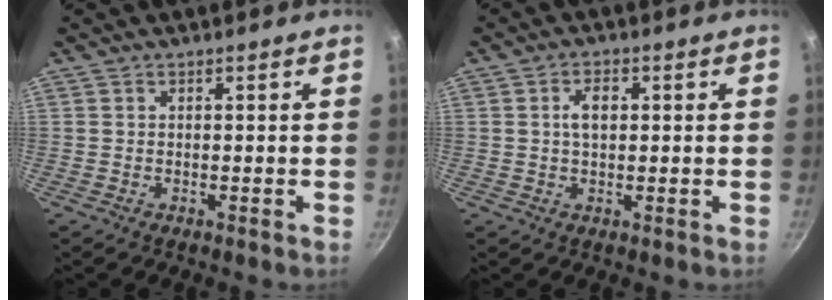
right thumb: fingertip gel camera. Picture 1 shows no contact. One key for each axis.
{"total": 4.1, "fx": 0.7, "fy": 2.5, "fz": 3.2, "tx": -0.044, "ty": 0.007, "tz": 0.011}